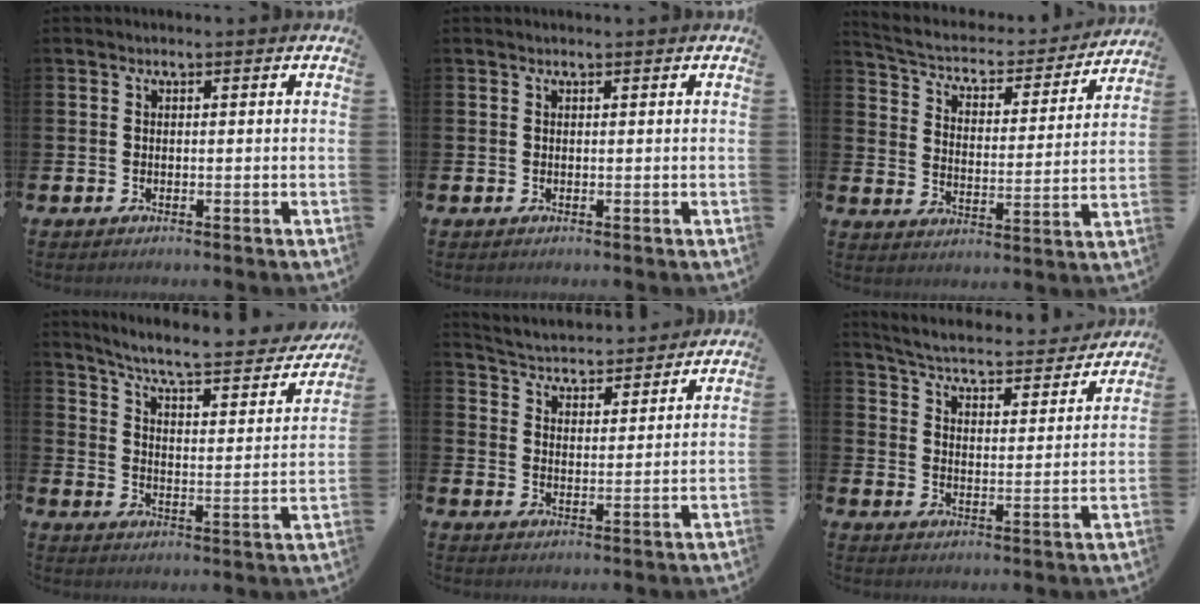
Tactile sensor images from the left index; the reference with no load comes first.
{"total": 0.0}
{"total": 5.5, "force": [4.9, 1.7, 1.7], "torque": [-0.064, -0.041, 0.076]}
{"total": 7.1, "force": [6.3, 1.0, 3.1], "torque": [-0.082, -0.048, 0.099]}
{"total": 4.5, "force": [4.4, 0.7, 0.1], "torque": [-0.028, -0.041, 0.073]}
{"total": 4.7, "force": [4.5, 0.6, 1.3], "torque": [-0.051, -0.041, 0.070]}